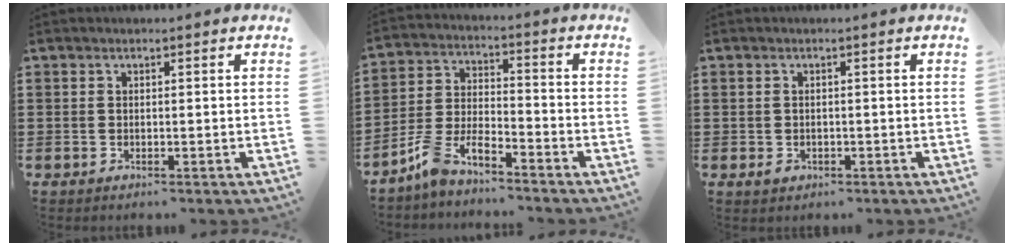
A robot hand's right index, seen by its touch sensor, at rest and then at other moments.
{"total": 6.2, "force": [-5.4, 1.3, 2.9], "torque": [-0.085, -0.007, -0.112]}
{"total": 1.2, "force": [-0.3, 0.9, 0.8], "torque": [-0.017, 0.002, -0.008]}